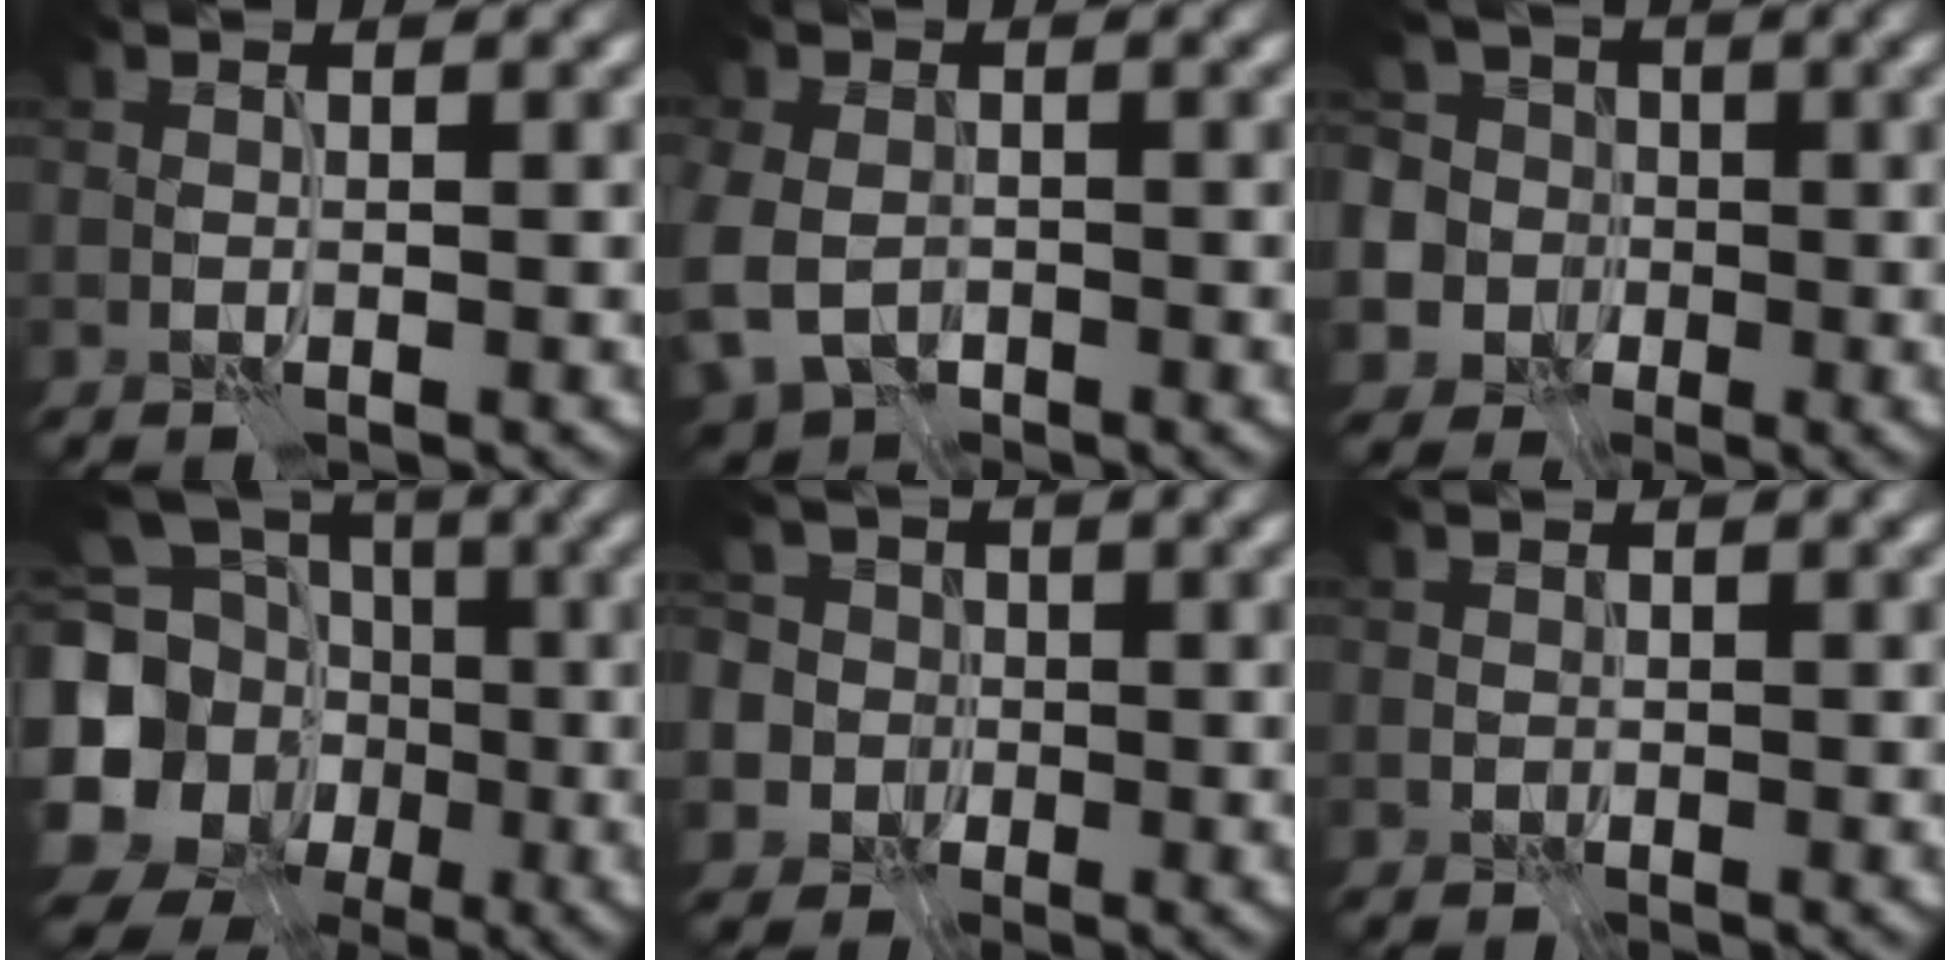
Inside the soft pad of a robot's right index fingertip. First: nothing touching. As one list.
[{"total": 6.9, "force": [-2.1, 5.3, 3.9], "torque": [-0.093, -0.025, -0.024]}, {"total": 8.9, "force": [-0.1, 8.3, 3.2], "torque": [-0.079, 0.025, -0.038]}, {"total": 17.1, "force": [-1.1, 15.6, 6.9], "torque": [-0.181, -0.003, -0.051]}, {"total": 8.9, "force": [1.4, 8.2, 3.3], "torque": [-0.065, 0.030, -0.012]}, {"total": 0.6, "force": [0.1, 0.6, 0.0], "torque": [-0.002, -0.001, 0.003]}]